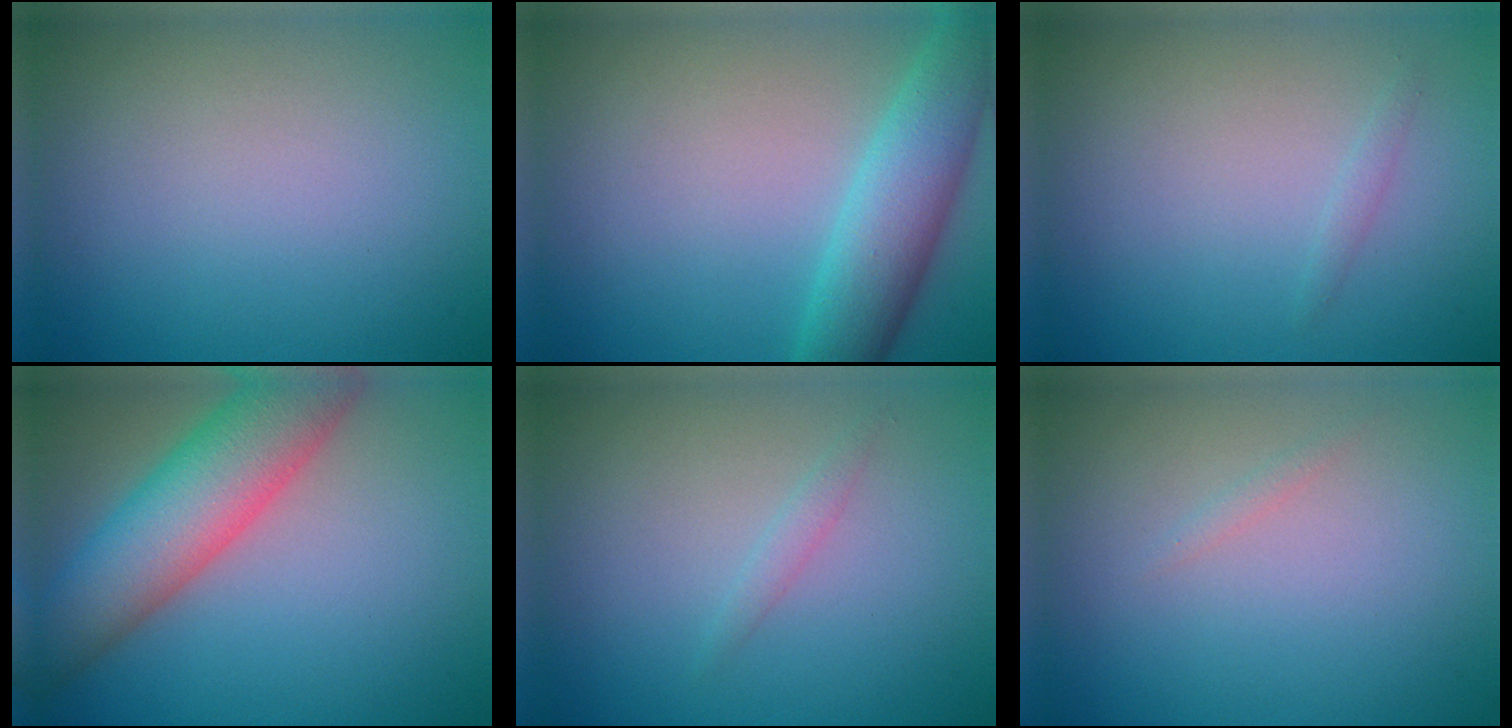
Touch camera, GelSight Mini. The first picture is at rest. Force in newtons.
{"total": 5.4, "press": 5.4, "slide": 0.2}
{"total": 0.6, "press": 0.6, "slide": 0.0}
{"total": 8.3, "press": 8.3, "slide": 0.5}
{"total": 0.8, "press": 0.8, "slide": 0.0}
{"total": 0.6, "press": 0.6, "slide": 0.1}